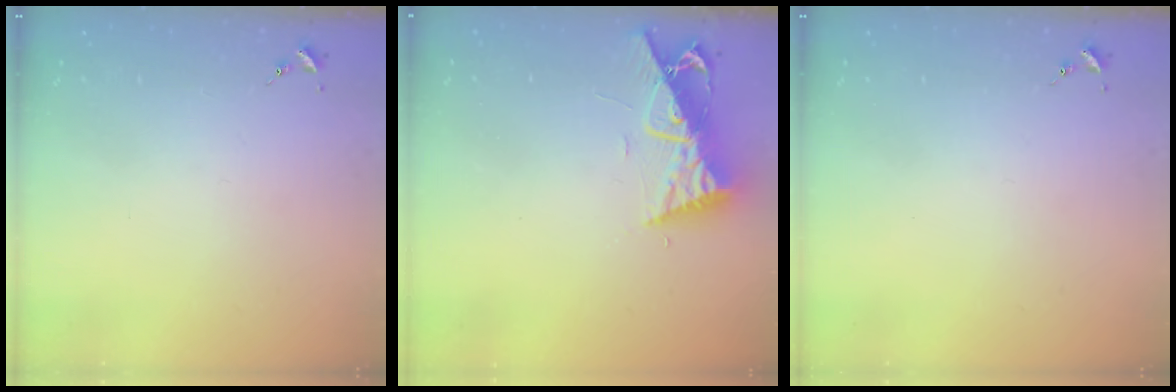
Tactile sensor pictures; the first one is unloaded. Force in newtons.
{"total": 9.7, "press": 9.7, "slide": 0.7}
{"total": 0.0}